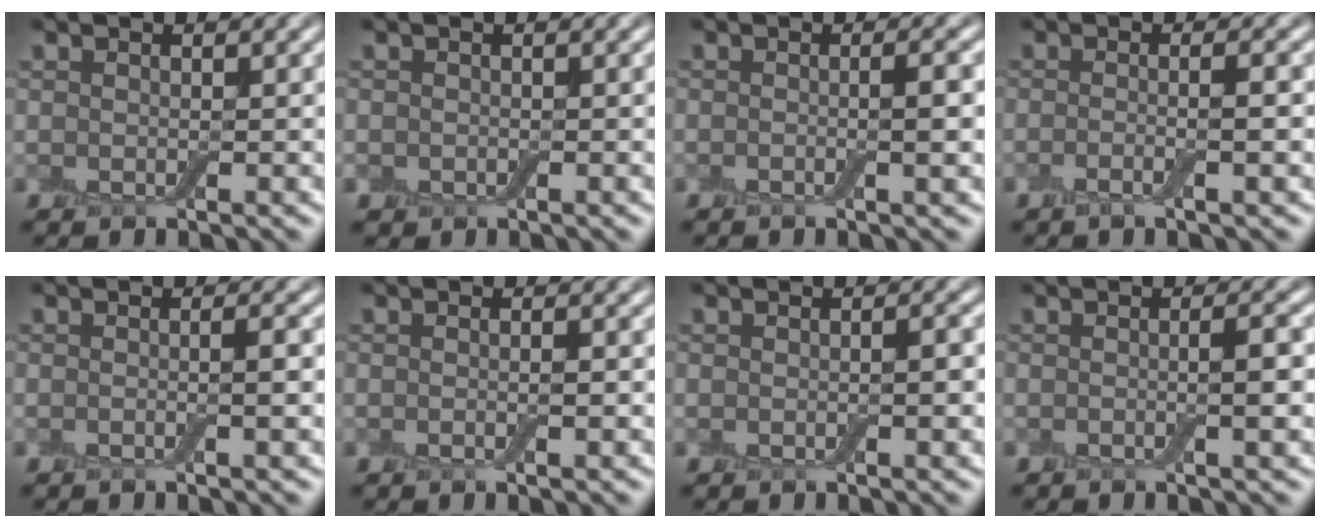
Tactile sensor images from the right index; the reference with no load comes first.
{"total": 0.7, "force": [-0.2, 0.6, 0.1], "torque": [0.001, -0.004, -0.007]}
{"total": 2.2, "force": [-0.3, 0.5, 2.1], "torque": [-0.027, 0.002, -0.009]}
{"total": 2.6, "force": [-0.6, 0.7, 2.4], "torque": [-0.031, -0.001, -0.017]}
{"total": 1.8, "force": [-0.3, 0.4, 1.7], "torque": [-0.024, 0.001, -0.010]}
{"total": 1.1, "force": [-0.2, 0.2, 1.1], "torque": [-0.017, -0.001, -0.005]}
{"total": 1.4, "force": [-0.3, 0.4, 1.3], "torque": [-0.021, 0.002, -0.004]}
{"total": 2.5, "force": [-0.4, 0.5, 2.4], "torque": [-0.032, 0.004, -0.010]}